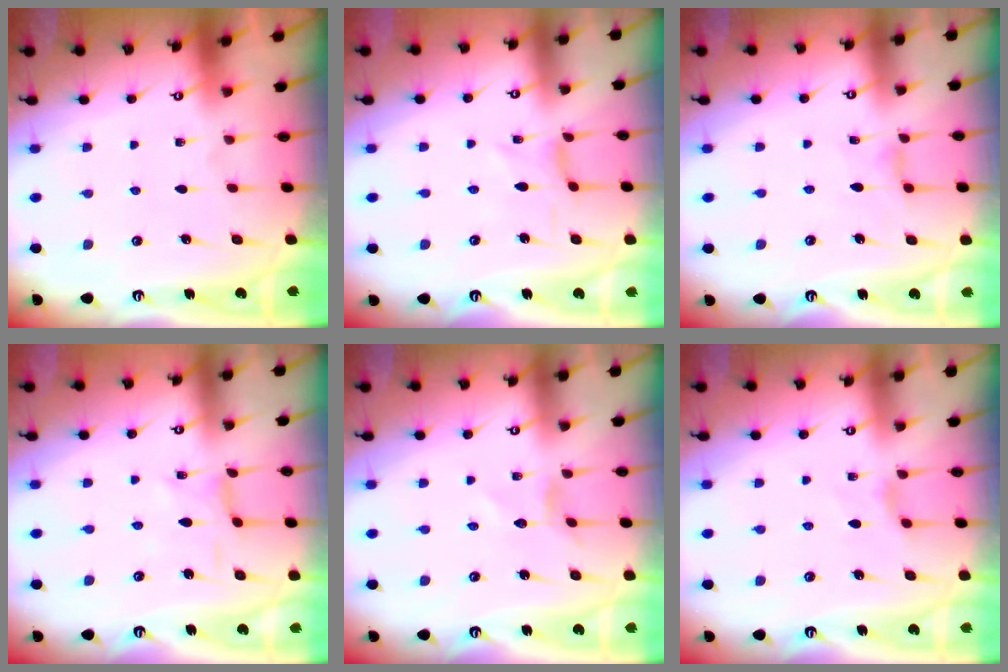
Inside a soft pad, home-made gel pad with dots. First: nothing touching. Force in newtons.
{"total": 0.0}
{"total": 2.1, "press": 2.0, "slide": 0.4}
{"total": 1.3, "press": 1.2, "slide": 0.1}
{"total": 1.3, "press": 1.2, "slide": 0.2}
{"total": 2.7, "press": 2.6, "slide": 0.5}